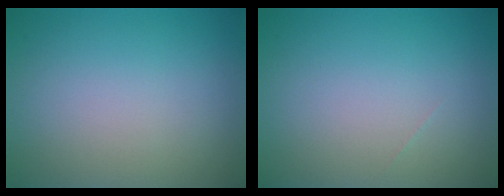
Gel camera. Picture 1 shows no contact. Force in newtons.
{"total": 0.0}